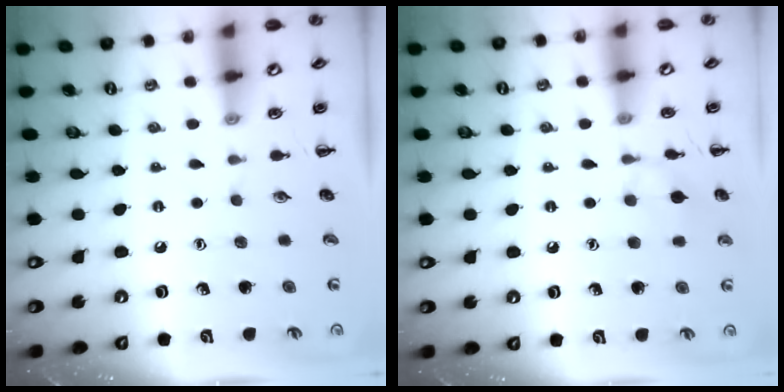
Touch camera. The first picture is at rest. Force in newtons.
{"total": 6.3, "press": 6.0, "slide": 2.1}